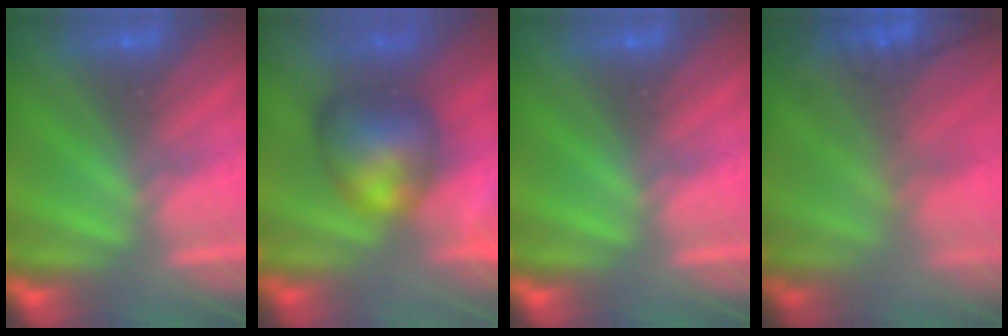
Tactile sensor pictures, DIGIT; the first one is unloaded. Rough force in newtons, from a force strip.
{"total": 6.3}
{"total": 0.0}
{"total": 9.4}